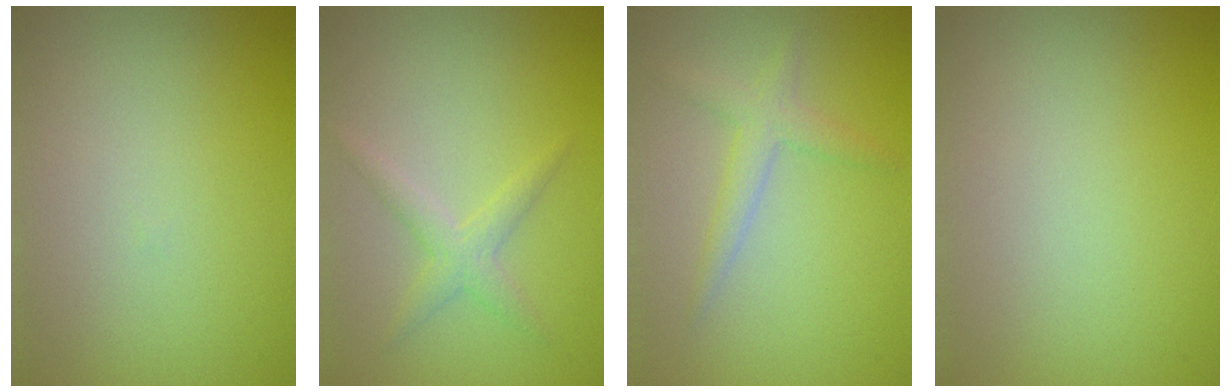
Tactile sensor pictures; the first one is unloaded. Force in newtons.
{"total": 1.9, "press": 1.9, "slide": 0.1}
{"total": 2.1, "press": 2.1, "slide": 0.2}
{"total": 0.0}